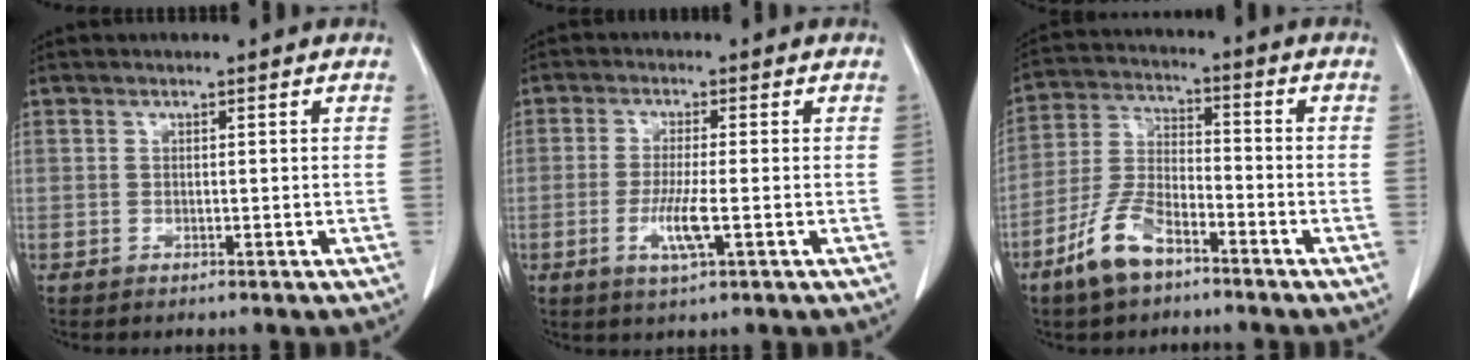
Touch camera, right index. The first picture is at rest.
{"total": 5.4, "force": [-1.6, 0.5, 5.1], "torque": [-0.106, -0.010, -0.028]}
{"total": 9.8, "force": [-6.3, 3.8, 6.4], "torque": [-0.150, 0.002, -0.125]}